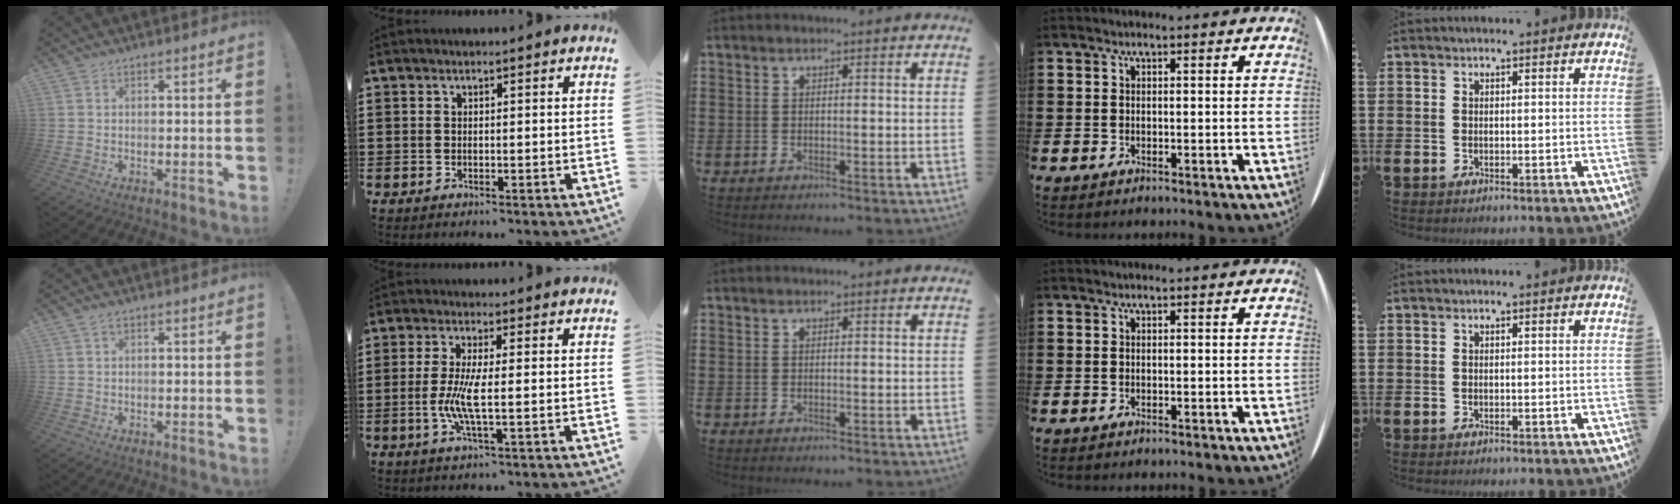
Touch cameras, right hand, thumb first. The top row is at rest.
{"thumb": {"total": 0.9, "force": [0.3, 0.5, 0.7], "torque": [-0.017, 0.003, 0.007]}, "index": {"total": 5.9, "force": [-0.8, 1.0, 5.8], "torque": [-0.130, -0.012, -0.025]}}